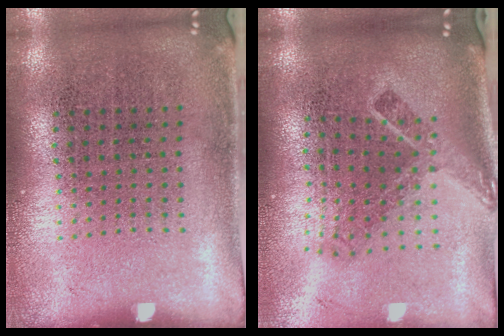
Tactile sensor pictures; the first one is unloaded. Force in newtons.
{"total": 2.2, "press": 1.5, "slide": 1.6}